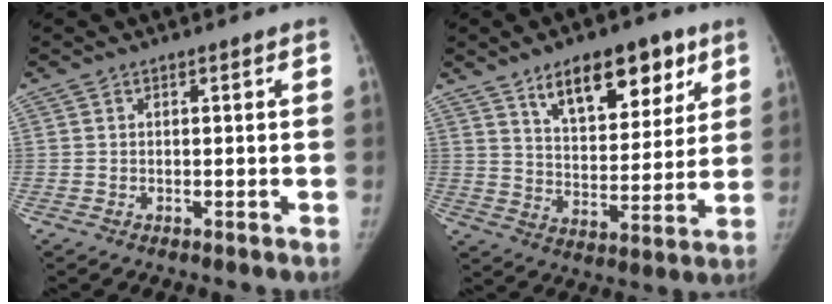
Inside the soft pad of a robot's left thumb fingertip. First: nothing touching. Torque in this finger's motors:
{"motor_torque": [0.99, 1.15, 0.58, -0.56, 0.04]}